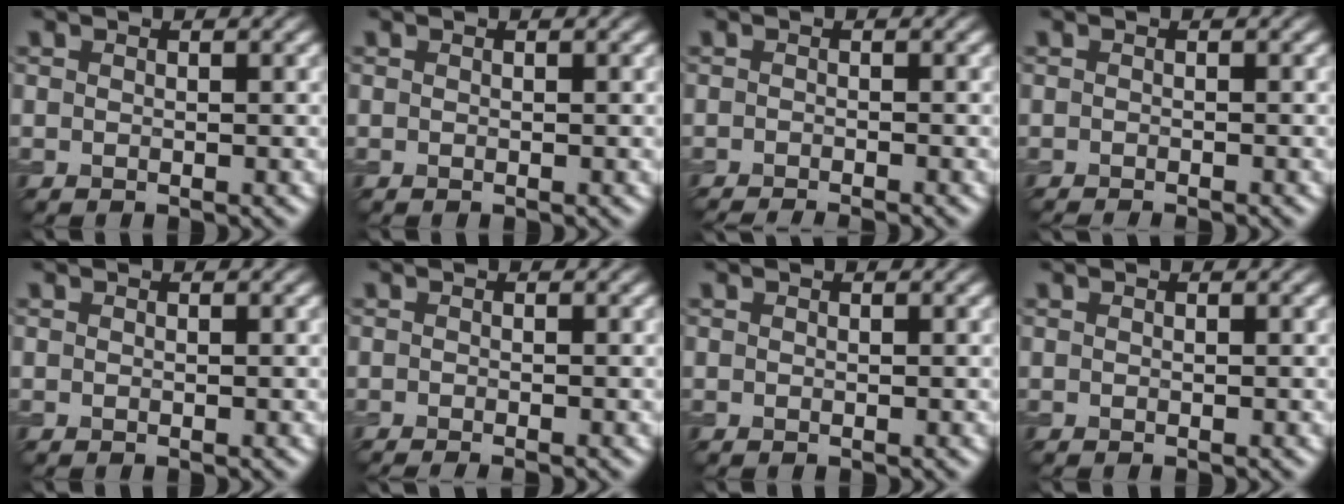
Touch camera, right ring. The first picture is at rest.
{"total": 0.0}
{"total": 2.2, "force": [-1.8, 0.3, 1.1], "torque": [-0.013, -0.005, -0.033]}
{"total": 1.3, "force": [-1.2, 0.2, 0.6], "torque": [0.002, -0.004, -0.018]}
{"total": 0.0}
{"total": 1.5, "force": [-1.0, 0.4, 1.1], "torque": [-0.007, -0.007, -0.017]}
{"total": 0.0}
{"total": 0.0}